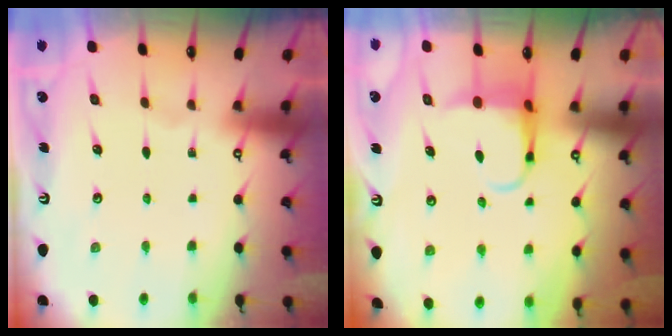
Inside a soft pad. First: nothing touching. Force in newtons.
{"total": 6.0, "press": 5.9, "slide": 0.7}